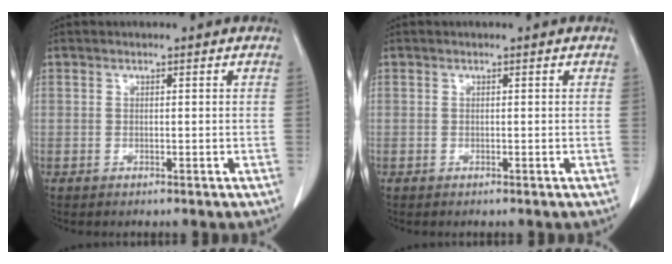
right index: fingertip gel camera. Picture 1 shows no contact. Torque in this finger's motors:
{"motor_torque": [-0.02, 0.03, -0.02, 0.01]}